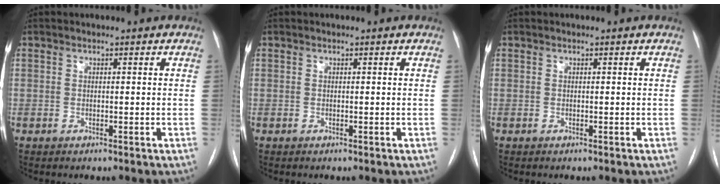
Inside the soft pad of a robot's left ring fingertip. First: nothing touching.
{"total": 0.0}
{"total": 0.0}